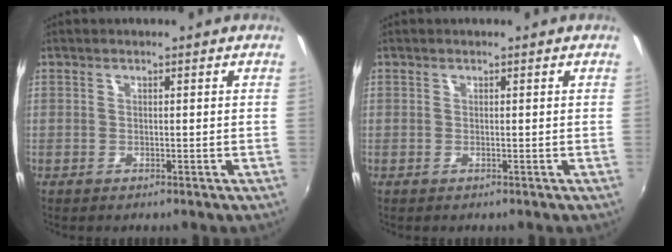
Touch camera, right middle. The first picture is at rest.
{"total": 0.0}